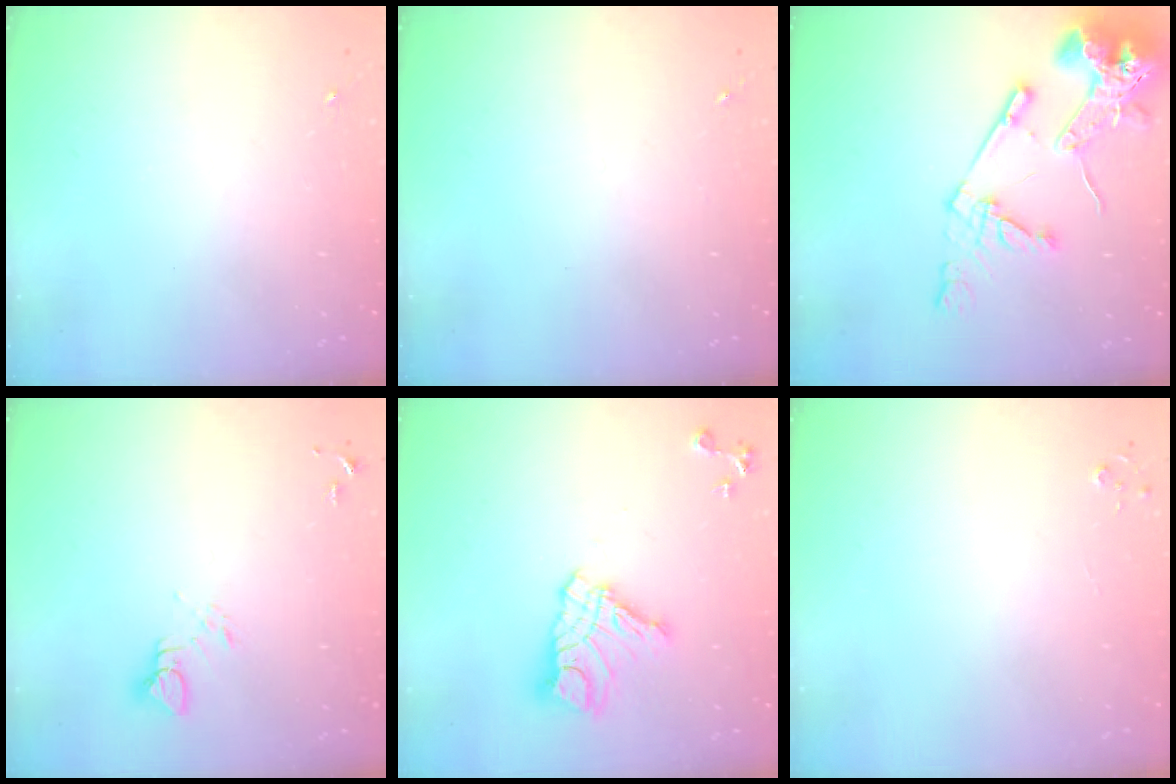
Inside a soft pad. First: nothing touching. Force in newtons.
{"total": 0.0}
{"total": 16.7, "press": 16.5, "slide": 2.1}
{"total": 3.7, "press": 3.7, "slide": 0.1}
{"total": 13.2, "press": 13.2, "slide": 1.3}
{"total": 2.8, "press": 2.8, "slide": 0.3}